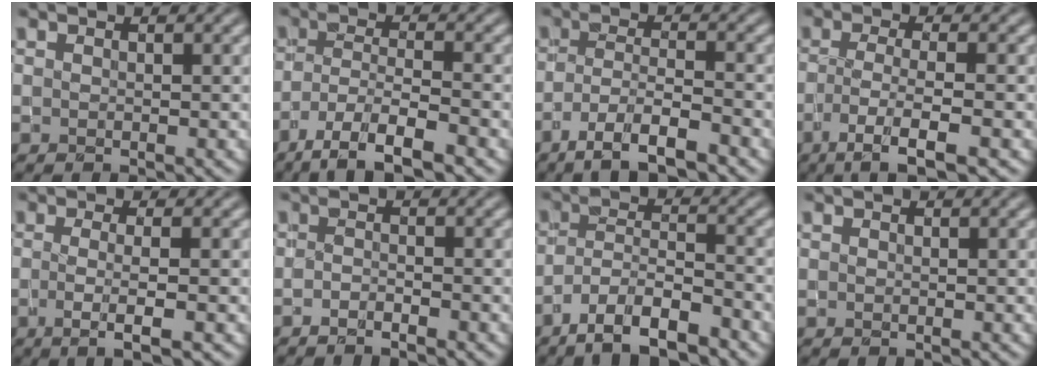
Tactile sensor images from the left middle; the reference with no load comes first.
{"total": 6.1, "force": [-4.2, 1.4, 4.2], "torque": [-0.077, -0.004, -0.078]}
{"total": 5.4, "force": [-3.6, 1.3, 3.8], "torque": [-0.070, -0.001, -0.068]}
{"total": 4.6, "force": [-2.0, 0.9, 4.0], "torque": [-0.075, -0.003, -0.042]}
{"total": 3.6, "force": [-0.6, 0.9, 3.4], "torque": [-0.054, -0.011, -0.012]}
{"total": 1.1, "force": [-1.0, 0.1, 0.5], "torque": [-0.011, -0.006, -0.020]}
{"total": 6.3, "force": [-4.7, 1.9, 3.9], "torque": [-0.064, 0.001, -0.086]}
{"total": 0.0}